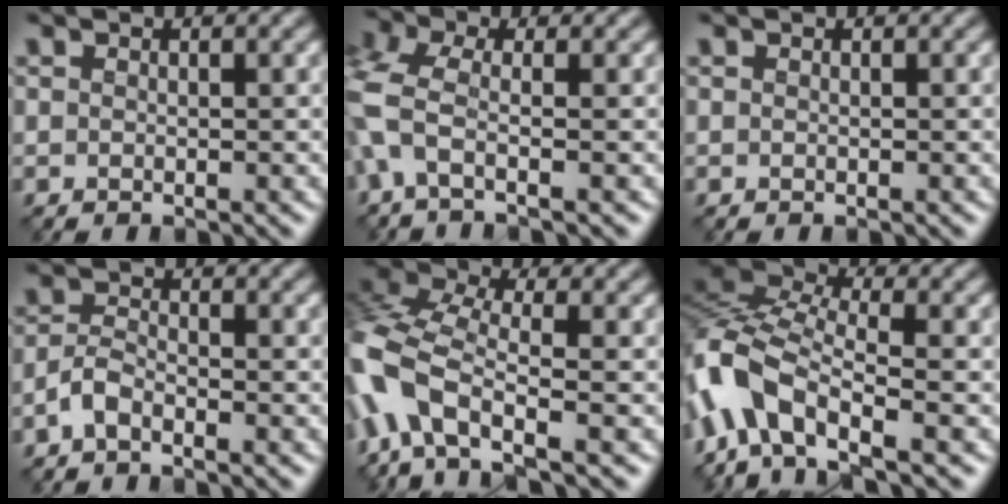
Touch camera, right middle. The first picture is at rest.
{"total": 5.1, "force": [-1.0, 2.4, 4.4], "torque": [-0.135, -0.002, -0.034]}
{"total": 0.0}
{"total": 1.9, "force": [-1.6, 0.5, 0.9], "torque": [-0.020, 0.005, -0.041]}
{"total": 9.8, "force": [-3.8, 5.2, 7.4], "torque": [-0.188, 0.004, -0.095]}
{"total": 9.0, "force": [-4.9, 4.3, 6.2], "torque": [-0.132, 0.010, -0.115]}